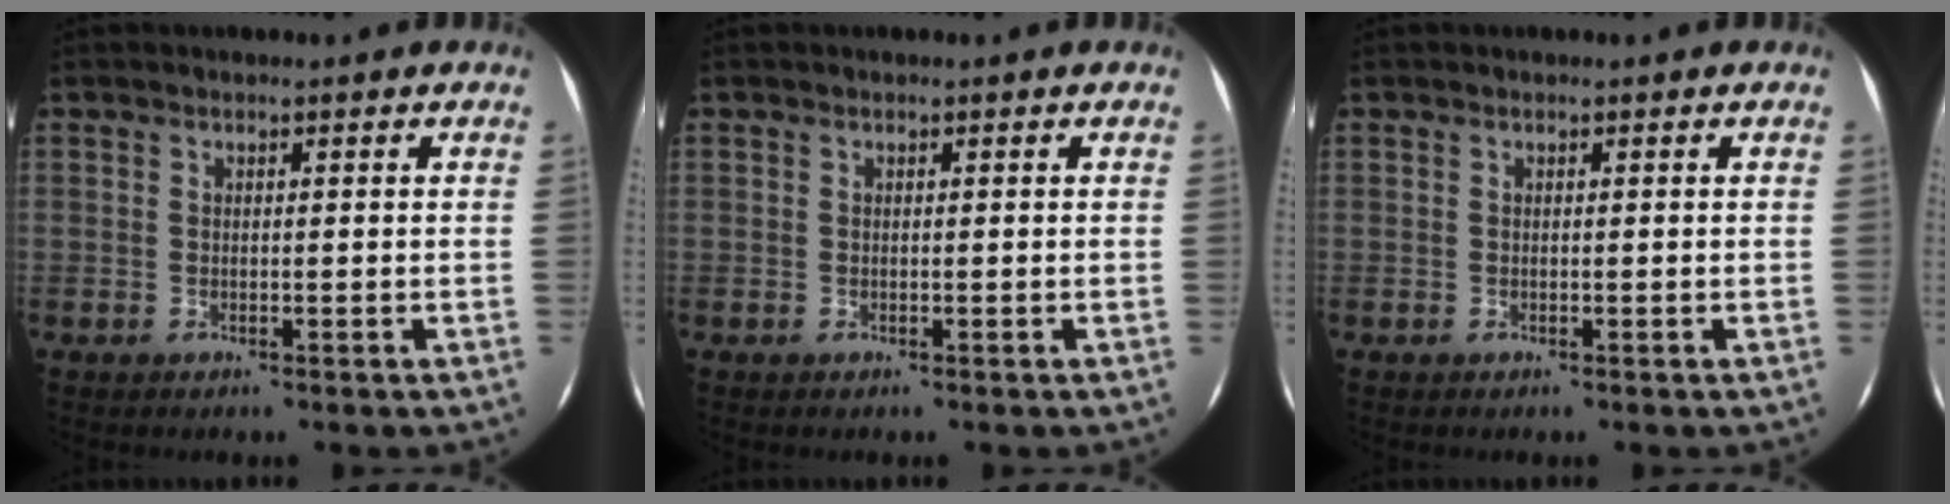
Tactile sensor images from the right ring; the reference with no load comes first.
{"total": 0.0}
{"total": 0.0}